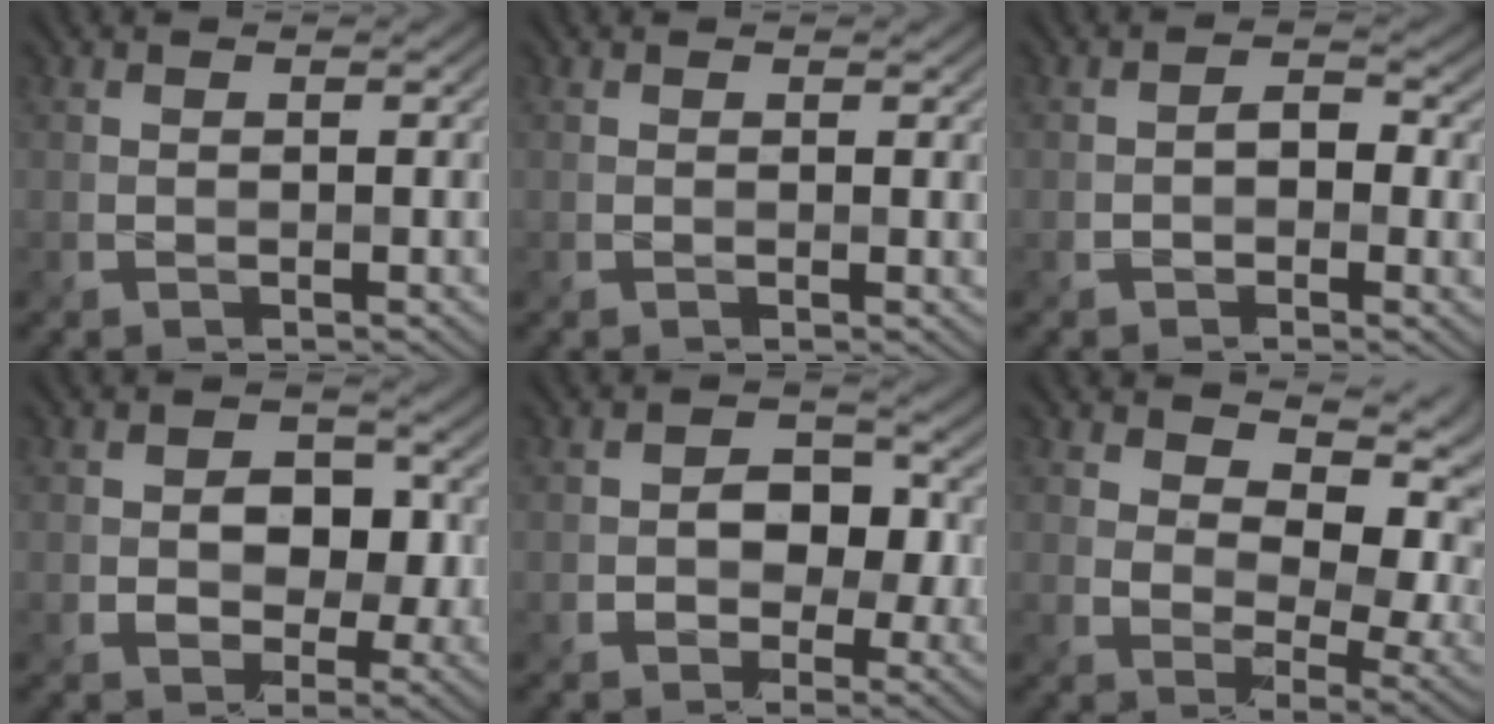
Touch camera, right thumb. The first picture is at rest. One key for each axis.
{"total": 0.7, "fx": 0.4, "fy": 0.2, "fz": 0.5, "tx": -0.007, "ty": -0.003, "tz": 0.011}
{"total": 2.9, "fx": -0.3, "fy": 2.2, "fz": 1.8, "tx": -0.022, "ty": -0.004, "tz": -0.002}
{"total": 7.4, "fx": 0.8, "fy": 5.8, "fz": 4.6, "tx": -0.069, "ty": -0.013, "tz": 0.006}
{"total": 6.8, "fx": 0.2, "fy": 5.5, "fz": 4.0, "tx": -0.058, "ty": -0.009, "tz": -0.006}
{"total": 10.4, "fx": 4.5, "fy": 6.3, "fz": 7.0, "tx": -0.119, "ty": -0.008, "tz": 0.082}